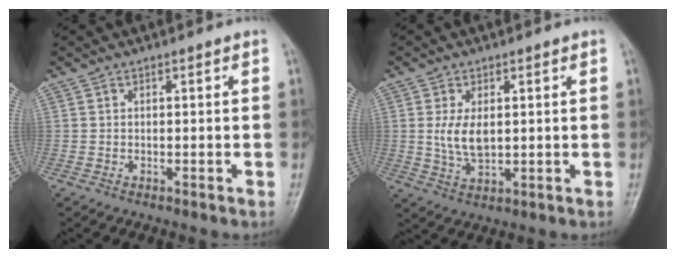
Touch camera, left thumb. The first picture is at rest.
{"total": 5.8, "force": [0.7, 3.2, 4.8], "torque": [-0.089, -0.011, 0.018]}